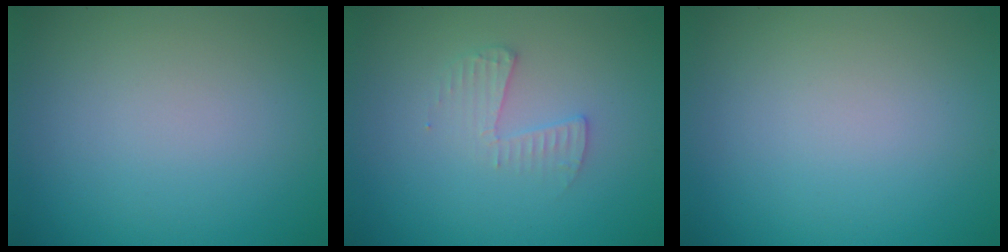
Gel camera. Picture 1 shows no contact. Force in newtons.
{"total": 1.6, "press": 1.6, "slide": 0.1}
{"total": 0.0}